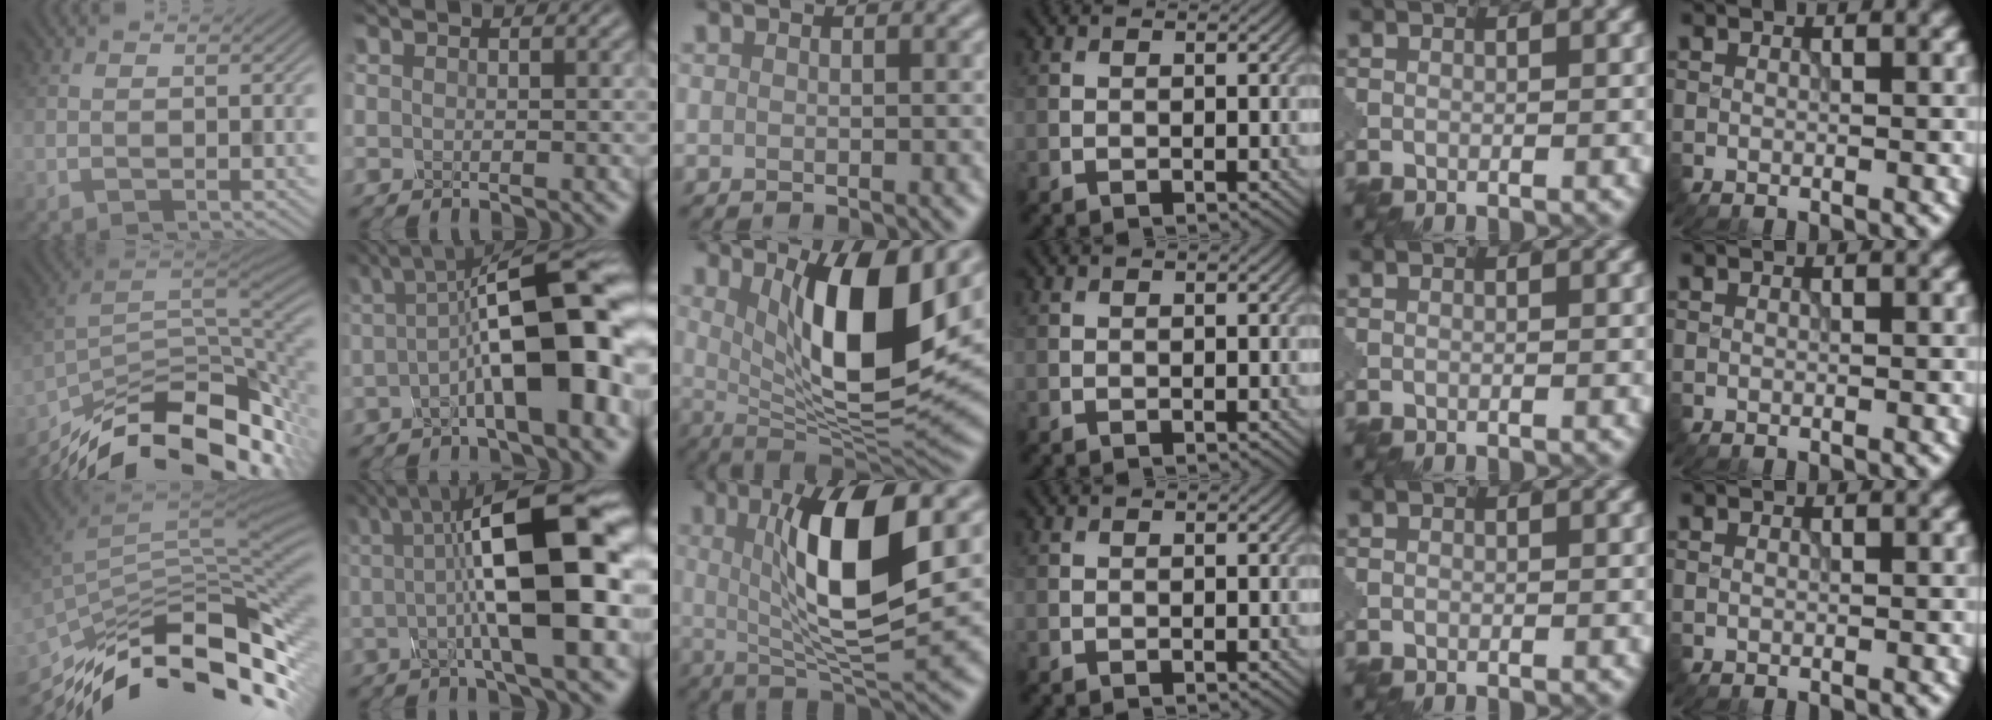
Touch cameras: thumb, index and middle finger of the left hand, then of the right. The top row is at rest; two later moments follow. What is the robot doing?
{"motion": "assemble", "object": "glue stick"}